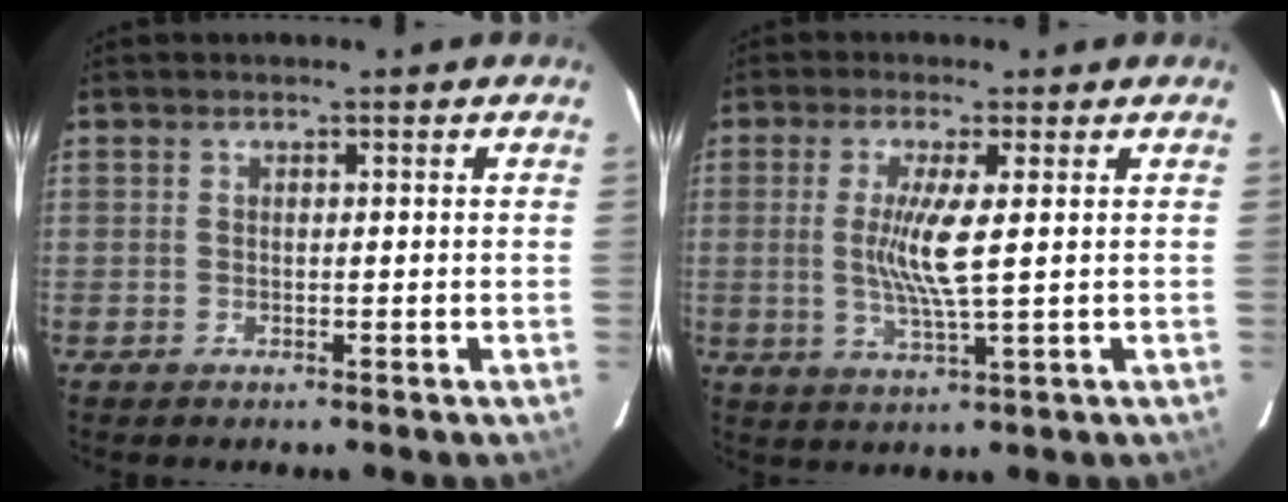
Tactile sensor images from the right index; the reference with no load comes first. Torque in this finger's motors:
{"motor_torque": [0.07, -0.01, 0.28, 0.13]}